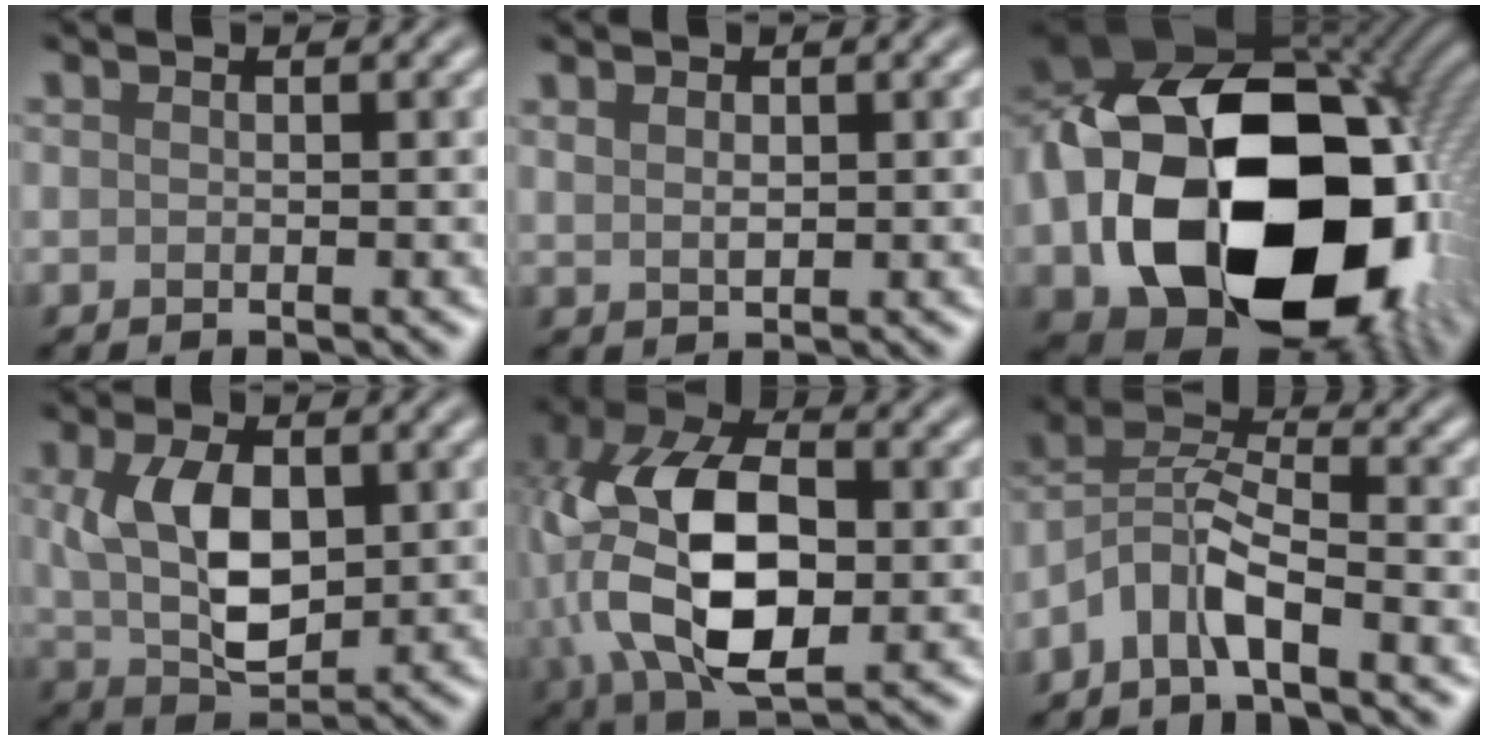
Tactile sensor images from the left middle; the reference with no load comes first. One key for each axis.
{"total": 1.1, "fx": 0.6, "fy": 0.6, "fz": 0.7, "tx": -0.017, "ty": 0.002, "tz": 0.016}
{"total": 22.5, "fx": -3.0, "fy": 16.1, "fz": 15.4, "tx": -0.348, "ty": -0.020, "tz": -0.030}
{"total": 6.8, "fx": 1.0, "fy": 3.9, "fz": 5.5, "tx": -0.114, "ty": 0.001, "tz": 0.025}
{"total": 12.1, "fx": -0.2, "fy": 6.9, "fz": 9.9, "tx": -0.200, "ty": 0.004, "tz": -0.006}
{"total": 4.7, "fx": -3.0, "fy": 1.3, "fz": 3.3, "tx": -0.069, "ty": 0.010, "tz": -0.066}